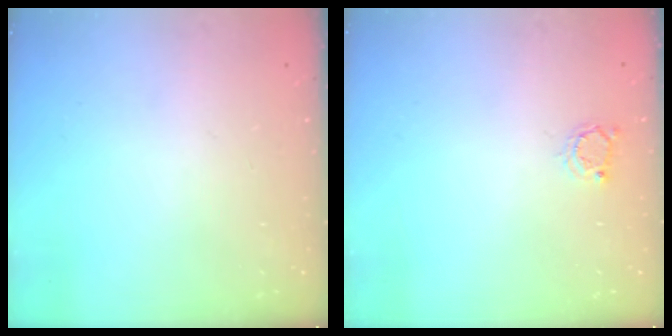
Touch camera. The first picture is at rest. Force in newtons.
{"total": 2.5, "press": 2.5, "slide": 0.3}